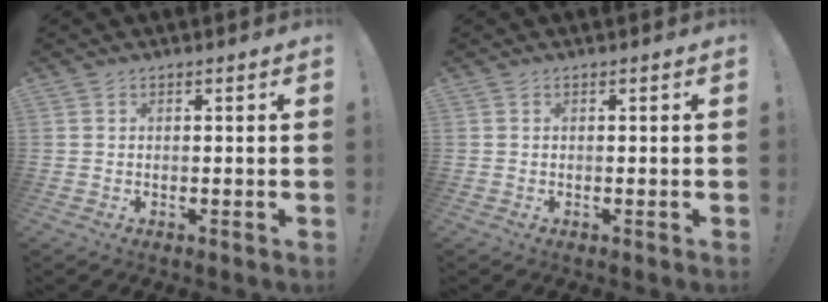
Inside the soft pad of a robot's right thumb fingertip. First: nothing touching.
{"total": 0.0}